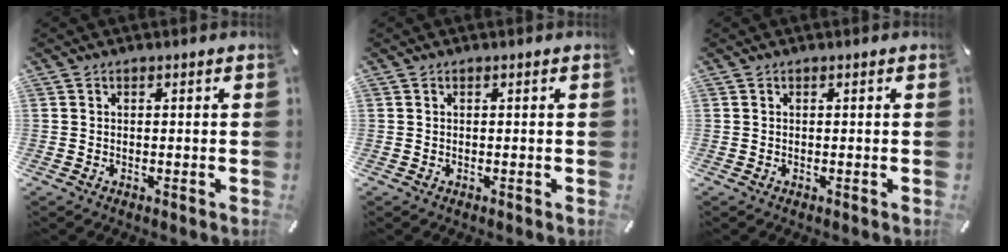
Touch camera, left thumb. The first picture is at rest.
{"total": 0.0}
{"total": 0.0}